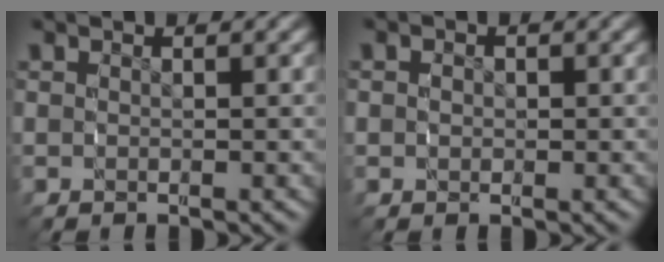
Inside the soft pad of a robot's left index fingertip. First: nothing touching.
{"total": 1.3, "force": [0.2, 1.2, 0.5], "torque": [-0.013, 0.000, 0.003]}